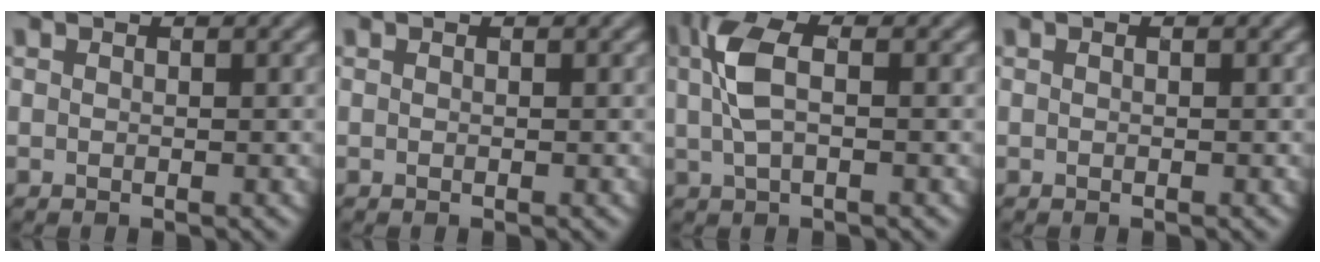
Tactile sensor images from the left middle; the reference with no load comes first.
{"total": 0.0}
{"total": 4.3, "force": [0.8, 1.9, 3.8], "torque": [-0.091, 0.008, 0.013]}
{"total": 0.0}